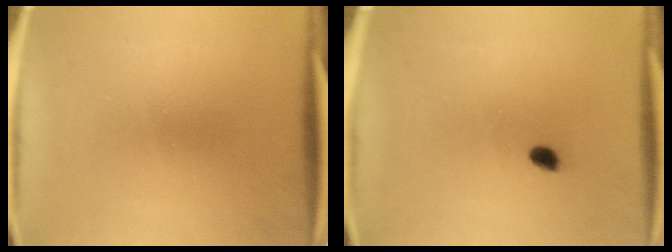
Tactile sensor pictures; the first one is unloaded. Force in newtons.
{"total": 1.6}